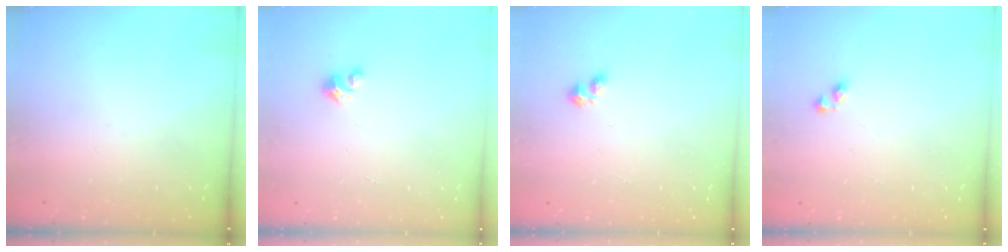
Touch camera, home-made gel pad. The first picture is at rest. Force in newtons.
{"total": 3.6, "press": 3.5, "slide": 0.2}
{"total": 3.1, "press": 3.1, "slide": 0.6}
{"total": 3.7, "press": 3.7, "slide": 0.5}